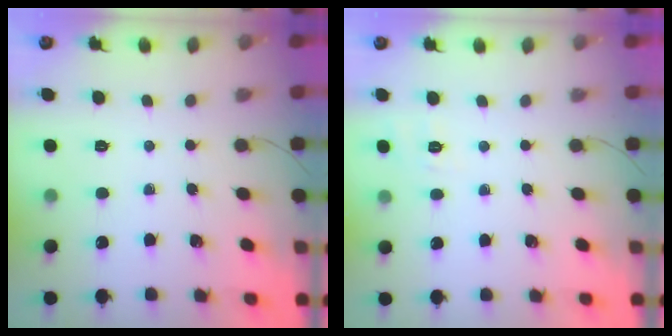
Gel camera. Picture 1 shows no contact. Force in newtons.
{"total": 1.9, "press": 0.3, "slide": 1.9}